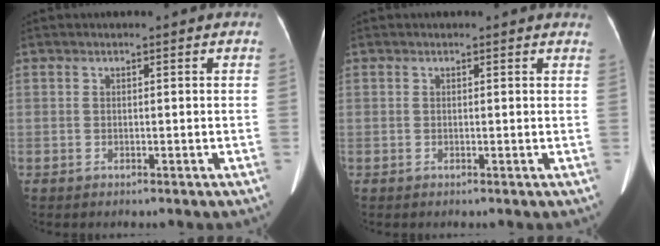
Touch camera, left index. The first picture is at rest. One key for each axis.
{"total": 1.4, "fx": 1.4, "fy": 0.2, "fz": 0.2, "tx": -0.009, "ty": -0.003, "tz": -0.001}